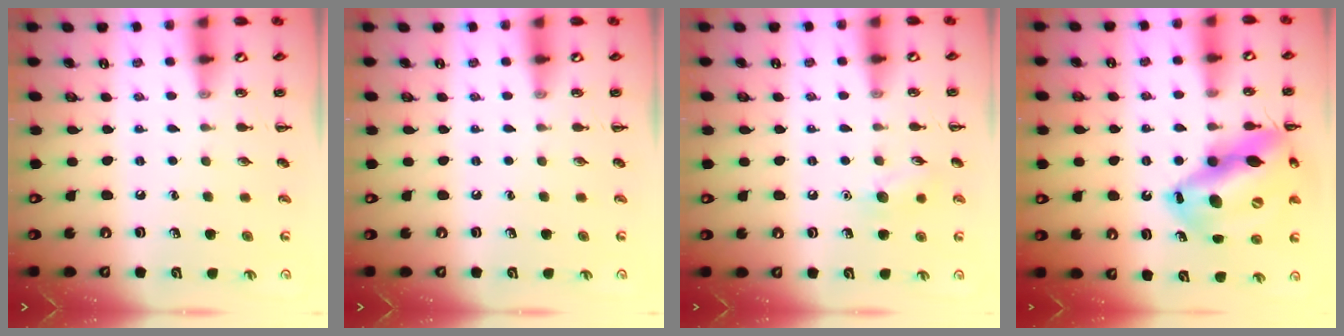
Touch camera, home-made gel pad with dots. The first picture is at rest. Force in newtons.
{"total": 0.0}
{"total": 7.9, "press": 7.8, "slide": 1.7}
{"total": 19.8, "press": 19.1, "slide": 5.5}